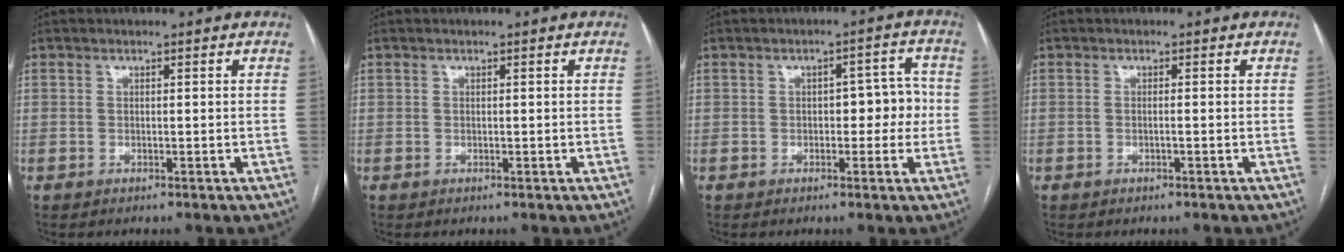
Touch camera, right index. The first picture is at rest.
{"total": 0.0}
{"total": 5.1, "force": [-0.4, 2.6, 4.3], "torque": [-0.048, 0.027, -0.004]}
{"total": 0.5, "force": [-0.2, 0.0, 0.5], "torque": [-0.010, 0.001, -0.003]}